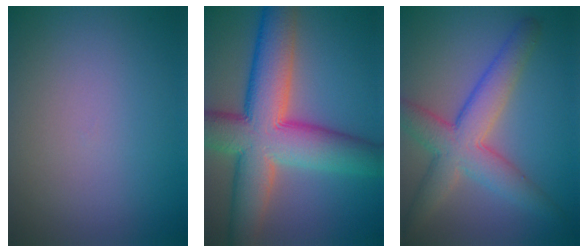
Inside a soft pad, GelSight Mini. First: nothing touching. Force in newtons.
{"total": 12.3, "press": 12.3, "slide": 0.7}
{"total": 6.6, "press": 6.6, "slide": 0.4}